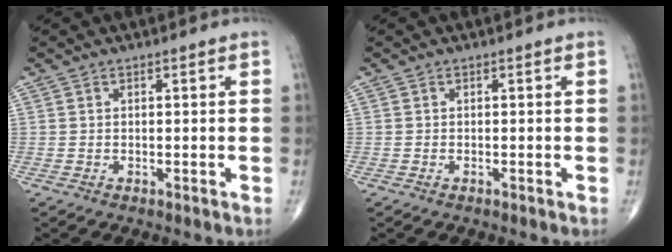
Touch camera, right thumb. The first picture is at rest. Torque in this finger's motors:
{"motor_torque": [0.18, 0.10, -0.05, -0.22, -0.03]}